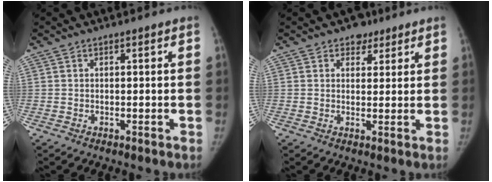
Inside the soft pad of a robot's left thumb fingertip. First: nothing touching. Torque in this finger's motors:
{"motor_torque": [0.36, 0.00, 0.10, -0.54, 0.04]}